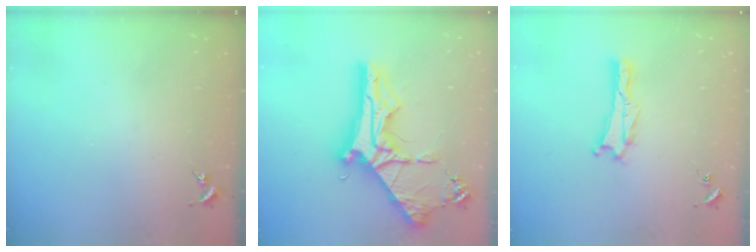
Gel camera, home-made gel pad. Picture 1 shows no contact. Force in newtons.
{"total": 12.0, "press": 12.0, "slide": 1.3}
{"total": 0.0}